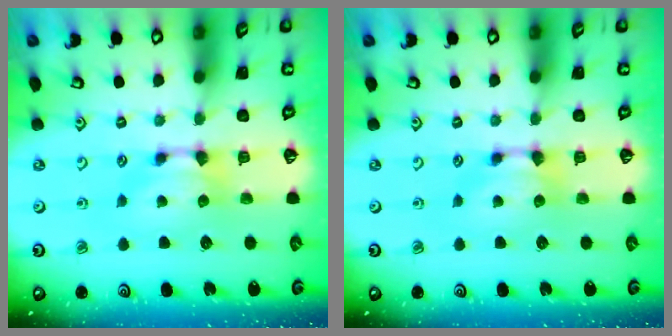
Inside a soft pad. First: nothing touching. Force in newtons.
{"total": 0.0}